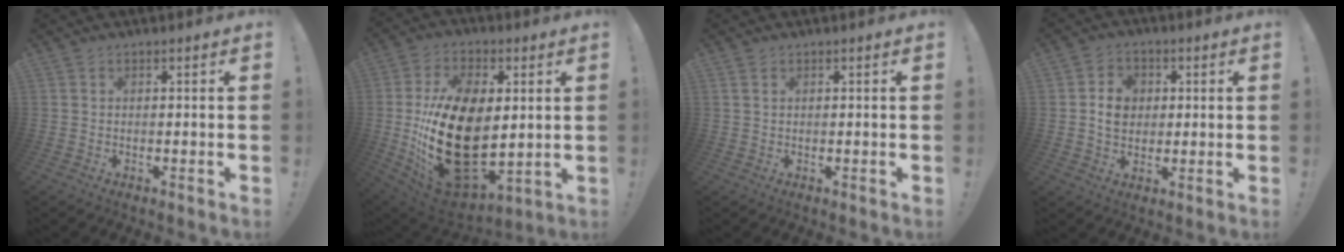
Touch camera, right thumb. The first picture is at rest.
{"total": 28.3, "force": [-0.4, 17.5, 22.2], "torque": [-0.448, -0.011, 0.010]}
{"total": 1.2, "force": [0.6, 0.7, 0.7], "torque": [-0.021, 0.005, 0.014]}
{"total": 8.1, "force": [0.9, 7.1, 3.9], "torque": [-0.044, 0.004, 0.018]}